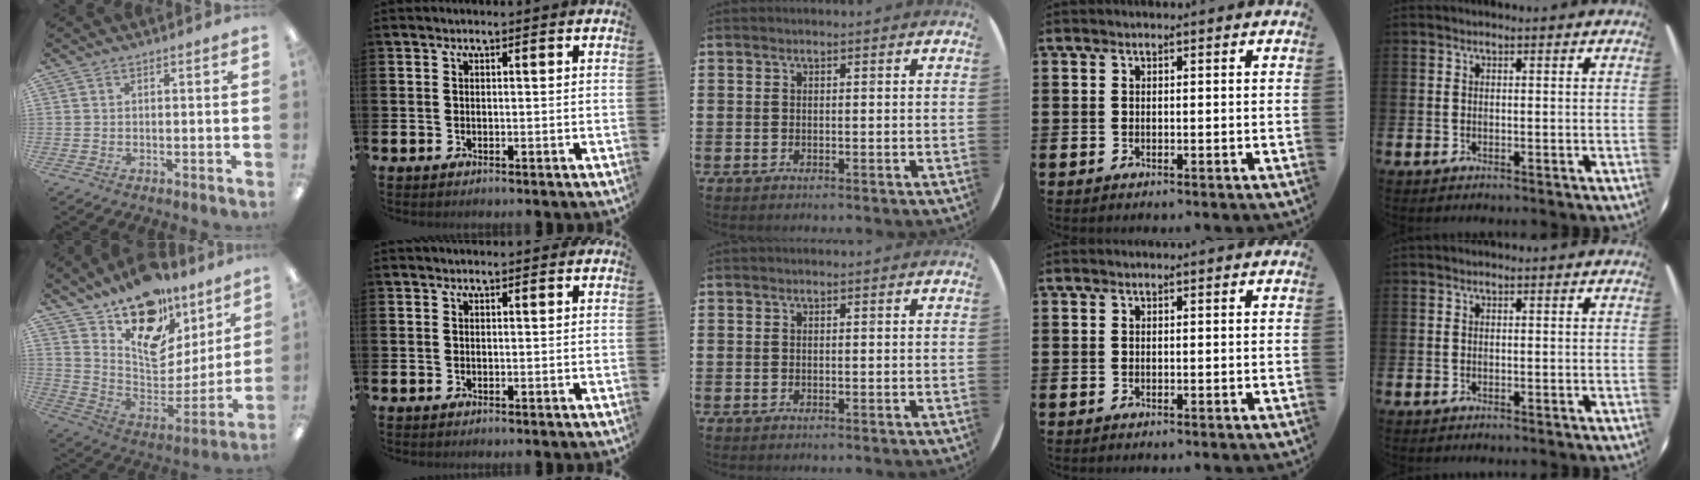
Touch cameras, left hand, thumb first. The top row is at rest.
{"thumb": {"total": 17.5, "force": [11.7, 10.1, 8.1], "torque": [-0.126, -0.098, 0.211]}}